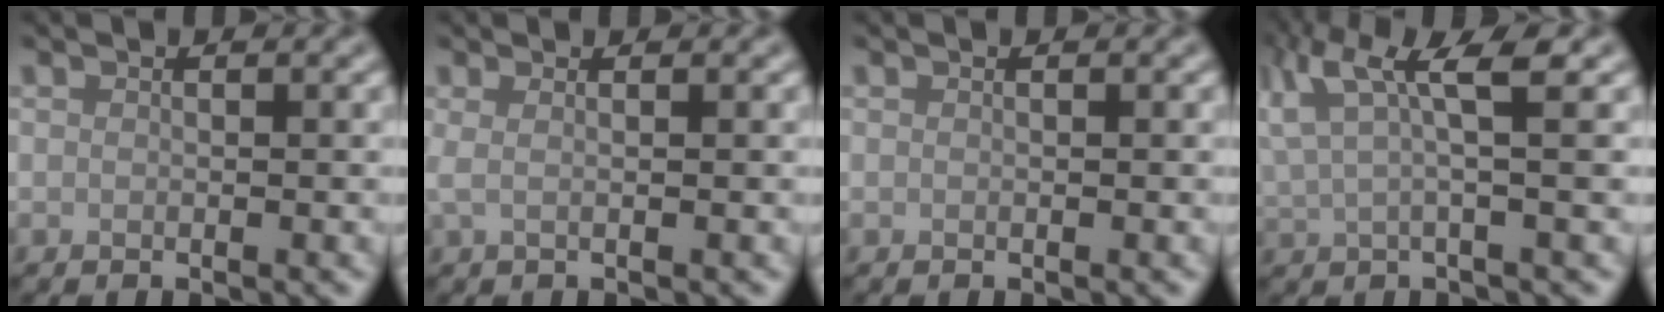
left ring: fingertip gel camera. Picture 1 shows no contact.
{"total": 1.3, "force": [0.3, 0.5, 1.2], "torque": [-0.018, 0.002, 0.000]}
{"total": 0.0}
{"total": 5.4, "force": [2.6, 1.0, 4.7], "torque": [-0.096, 0.008, 0.051]}